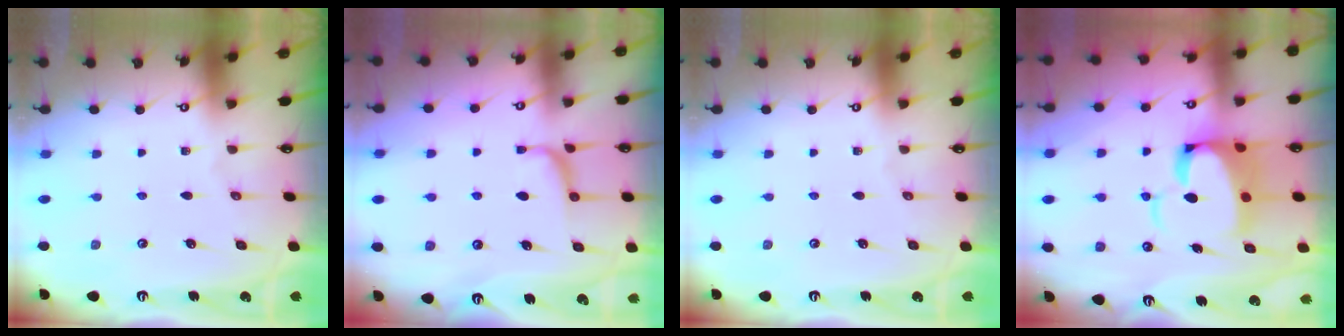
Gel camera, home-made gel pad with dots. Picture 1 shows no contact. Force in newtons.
{"total": 1.0, "press": 0.8, "slide": 0.7}
{"total": 0.0}
{"total": 9.3, "press": 9.3, "slide": 1.2}